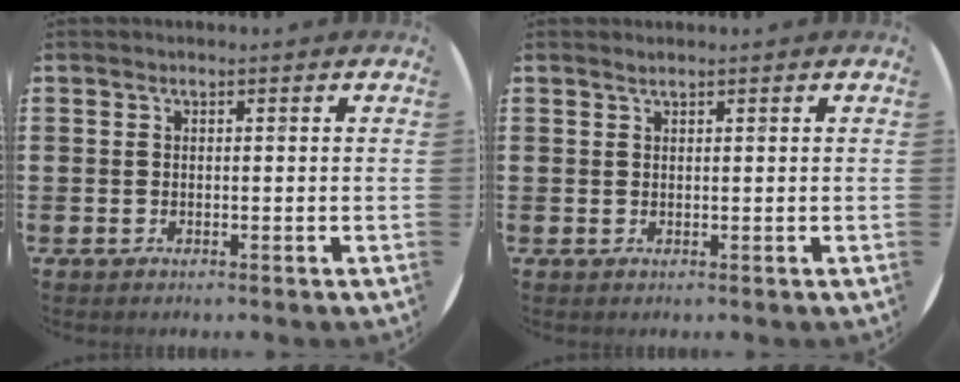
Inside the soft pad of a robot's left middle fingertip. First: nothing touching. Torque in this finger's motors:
{"motor_torque": [0.26, -0.18, -0.02, 0.02]}